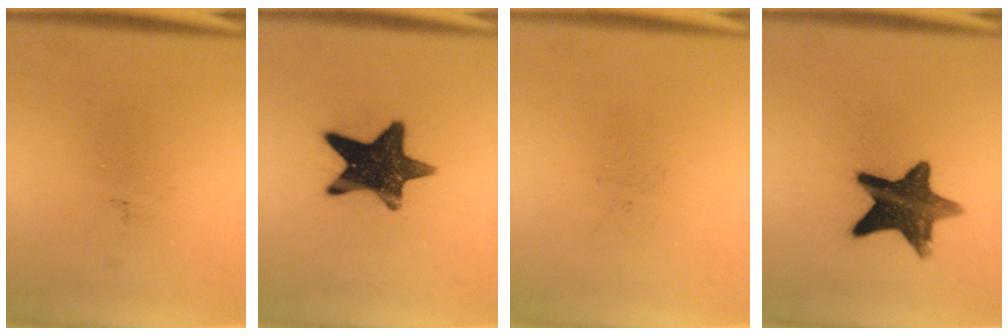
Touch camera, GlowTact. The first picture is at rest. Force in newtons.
{"total": 14.5}
{"total": 0.0}
{"total": 13.0}